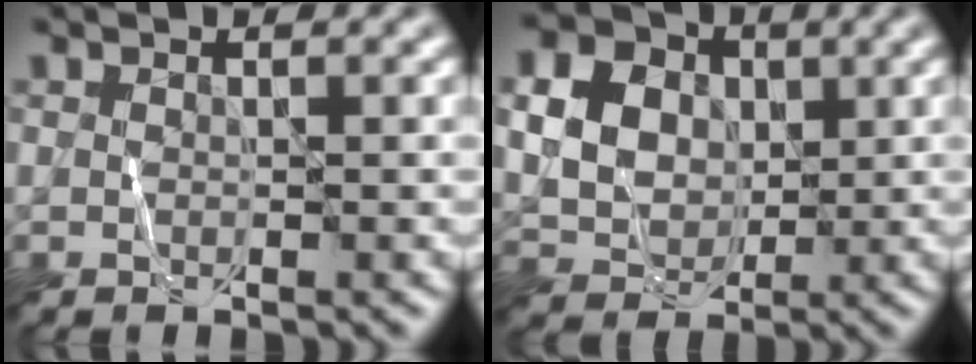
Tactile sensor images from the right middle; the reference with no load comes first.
{"total": 9.5, "force": [2.3, 8.0, 4.6], "torque": [-0.107, 0.025, 0.044]}